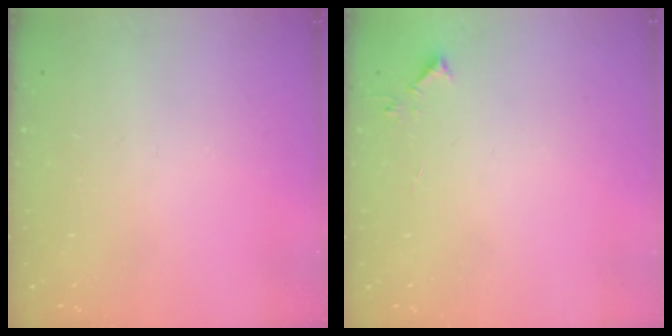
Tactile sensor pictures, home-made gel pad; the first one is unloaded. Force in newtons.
{"total": 3.8, "press": 3.8, "slide": 0.5}